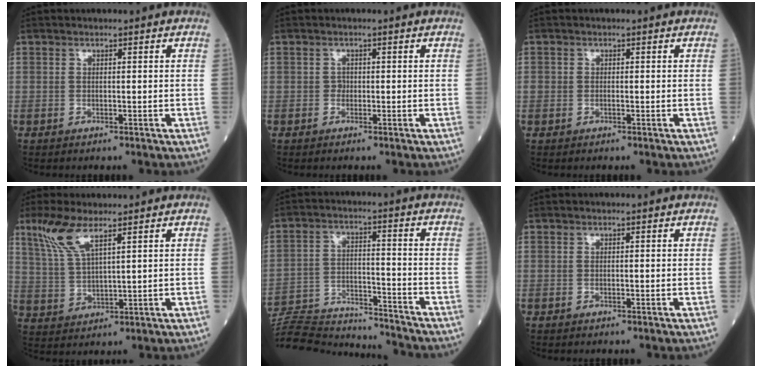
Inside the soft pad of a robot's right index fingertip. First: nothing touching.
{"total": 0.8, "force": [-0.2, 0.7, 0.3], "torque": [-0.001, 0.003, -0.004]}
{"total": 1.0, "force": [-0.2, 0.8, 0.6], "torque": [-0.015, 0.003, -0.003]}
{"total": 7.0, "force": [4.6, 1.2, 5.2], "torque": [-0.122, 0.006, 0.100]}
{"total": 19.5, "force": [-18.9, 1.7, 4.6], "torque": [-0.111, -0.001, -0.290]}
{"total": 0.0}